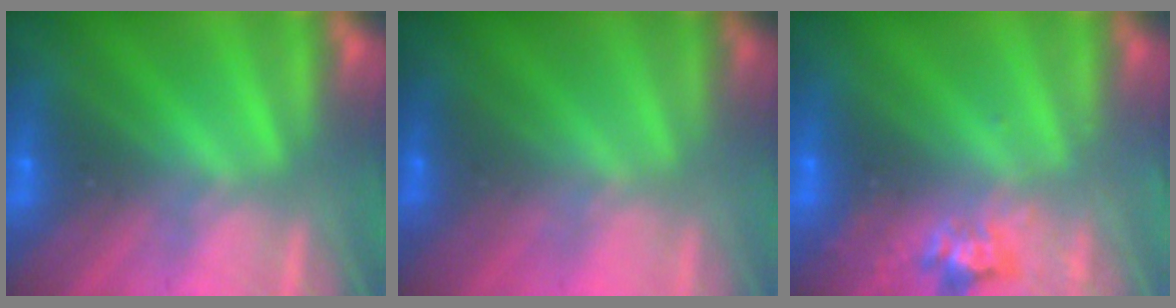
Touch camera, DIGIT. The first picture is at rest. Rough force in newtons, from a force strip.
{"total": 1.5}
{"total": 2.4}